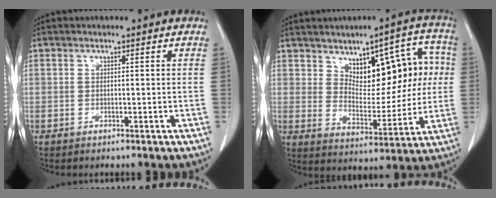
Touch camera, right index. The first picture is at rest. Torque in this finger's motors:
{"motor_torque": [0.25, 0.20, 0.12, 0.03]}